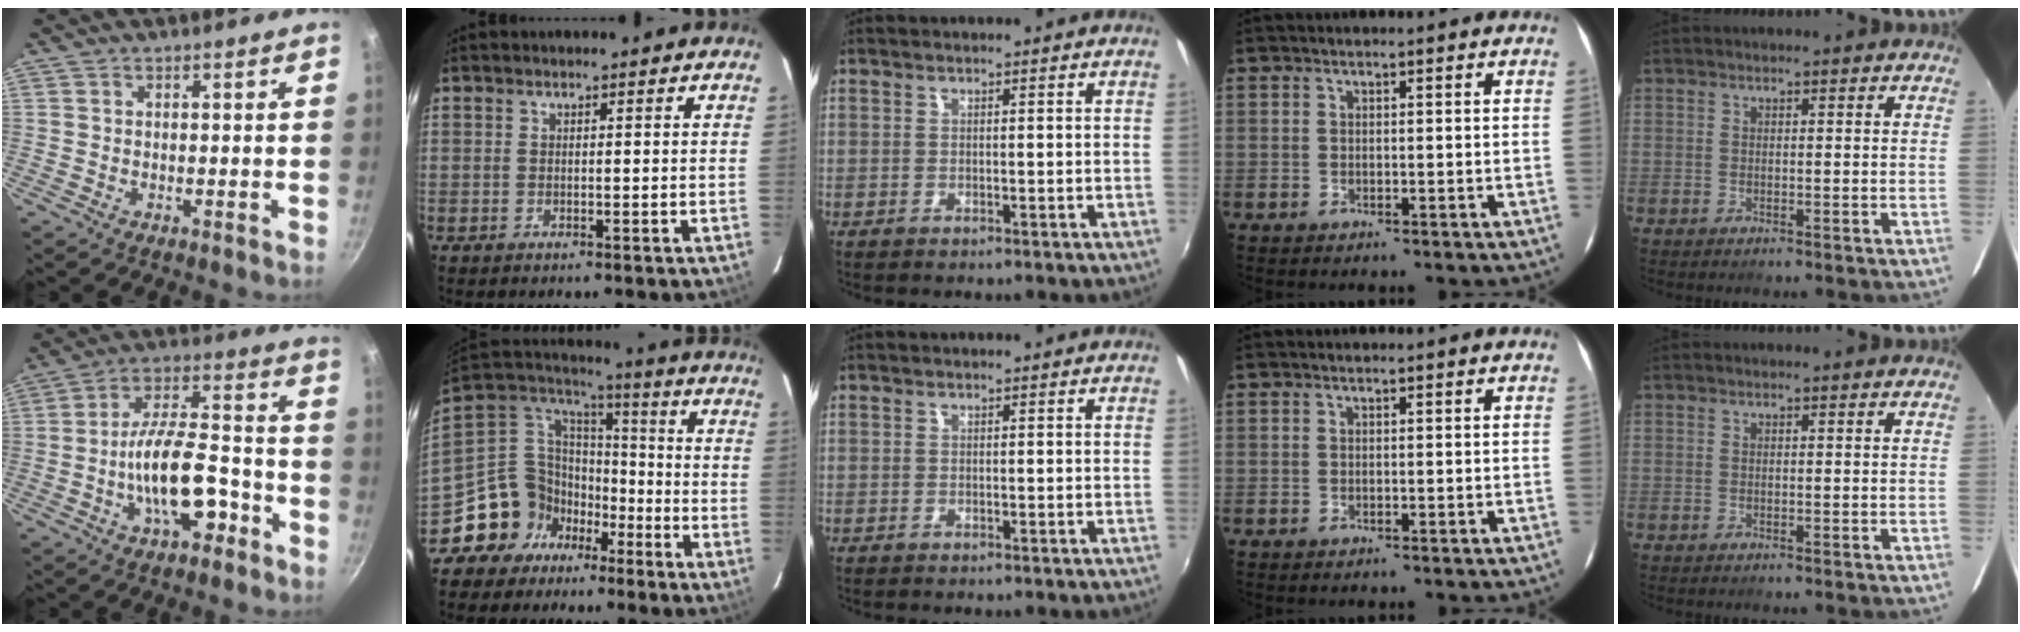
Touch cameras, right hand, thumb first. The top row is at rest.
{"thumb": {"total": 14.2, "force": [-5.8, 6.0, 11.5], "torque": [-0.169, 0.053, -0.099]}, "index": {"total": 14.1, "force": [-8.6, 10.7, 3.4], "torque": [-0.093, 0.045, -0.153]}}